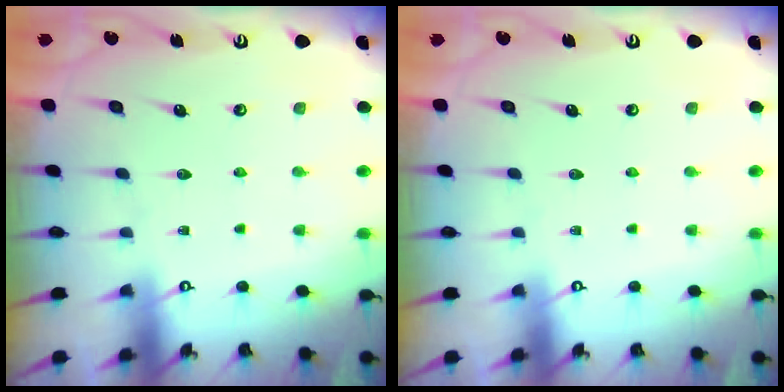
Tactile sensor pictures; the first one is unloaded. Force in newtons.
{"total": 0.0}